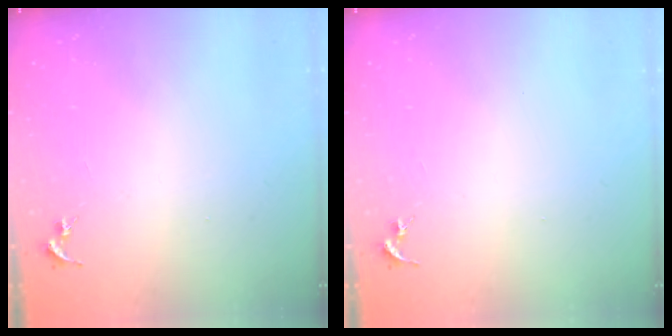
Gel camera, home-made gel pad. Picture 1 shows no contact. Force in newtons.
{"total": 0.0}